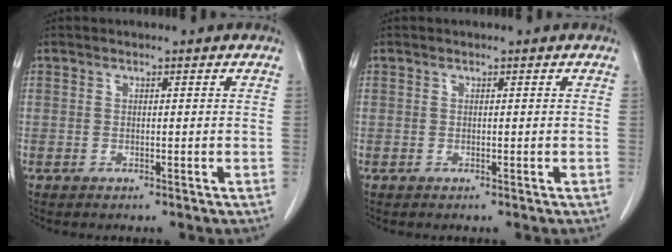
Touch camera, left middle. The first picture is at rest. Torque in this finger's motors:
{"motor_torque": [-0.05, -0.04, 0.05, 0.00]}